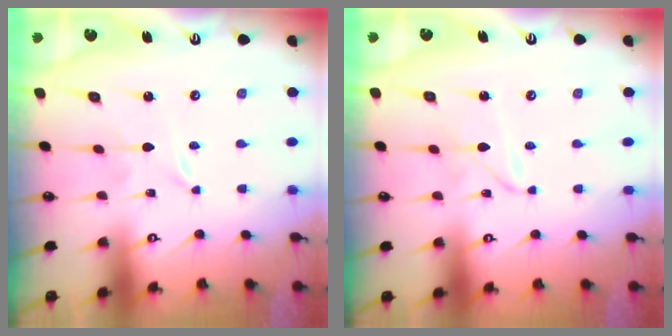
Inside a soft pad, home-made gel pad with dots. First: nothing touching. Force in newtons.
{"total": 1.9, "press": 1.9, "slide": 0.2}